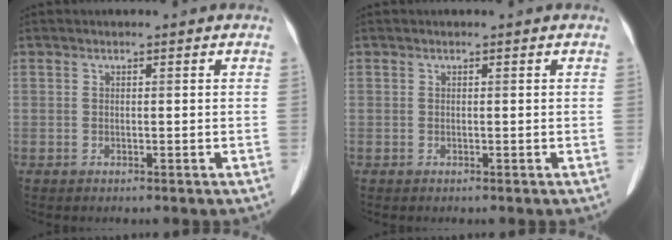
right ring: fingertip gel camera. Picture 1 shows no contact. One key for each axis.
{"total": 0.0}